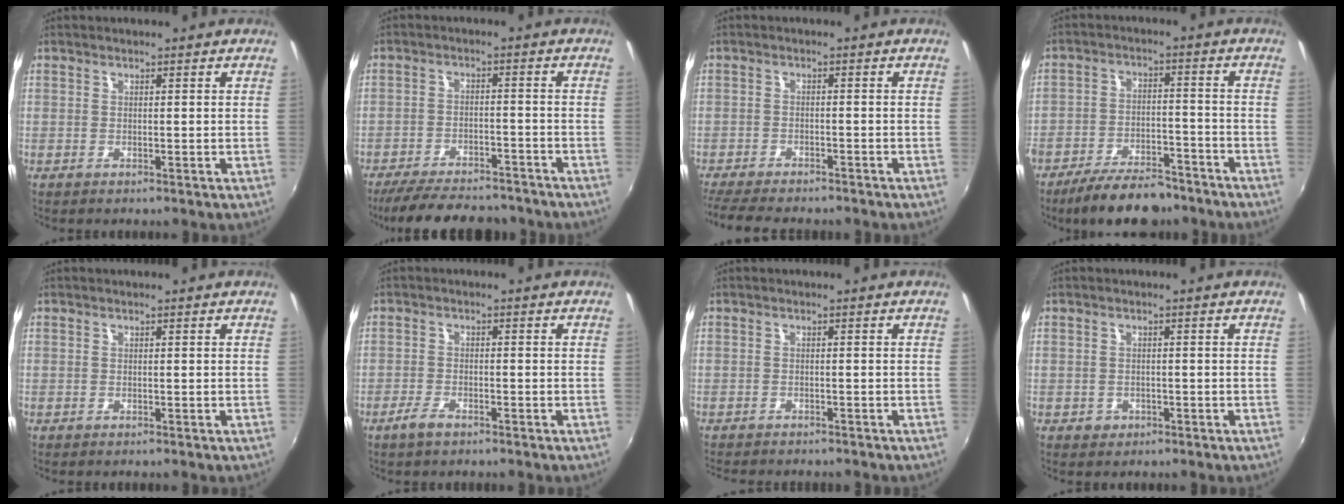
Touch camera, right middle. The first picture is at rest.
{"total": 16.9, "force": [-14.4, 4.9, 7.3], "torque": [-0.154, -0.013, -0.206]}
{"total": 10.0, "force": [-8.8, 2.1, 4.2], "torque": [-0.105, -0.023, -0.142]}
{"total": 13.1, "force": [-10.7, 4.4, 6.2], "torque": [-0.128, -0.006, -0.163]}
{"total": 0.0}
{"total": 3.0, "force": [-2.3, 0.9, 1.8], "torque": [-0.050, -0.001, -0.046]}
{"total": 4.7, "force": [-4.3, 1.0, 1.5], "torque": [-0.039, -0.015, -0.065]}
{"total": 1.9, "force": [-0.9, 1.7, 0.6], "torque": [-0.012, -0.001, -0.010]}